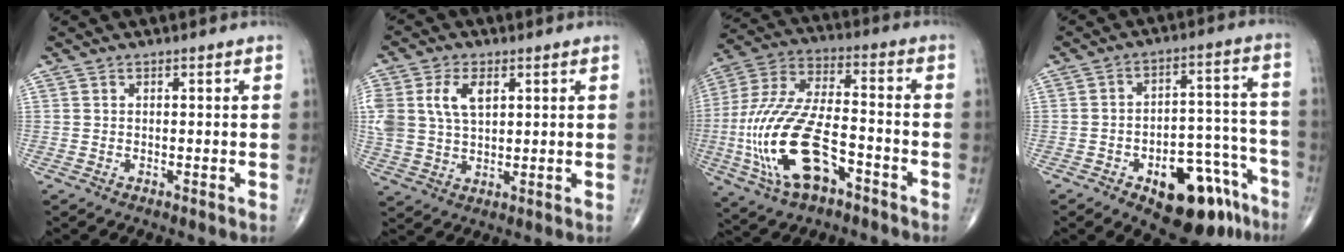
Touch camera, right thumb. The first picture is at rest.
{"total": 10.4, "force": [3.1, 6.4, 7.5], "torque": [-0.159, 0.001, 0.065]}
{"total": 20.8, "force": [-7.2, 9.7, 17.0], "torque": [-0.370, 0.031, -0.125]}
{"total": 17.8, "force": [-10.0, 8.6, 12.0], "torque": [-0.111, 0.084, -0.130]}